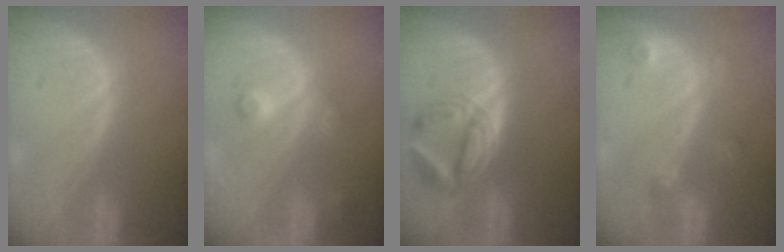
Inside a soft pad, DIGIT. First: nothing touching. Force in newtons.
{"total": 3.8, "press": 3.5, "slide": 1.4}
{"total": 6.1, "press": 6.1, "slide": 0.2}
{"total": 3.0, "press": 2.8, "slide": 1.1}